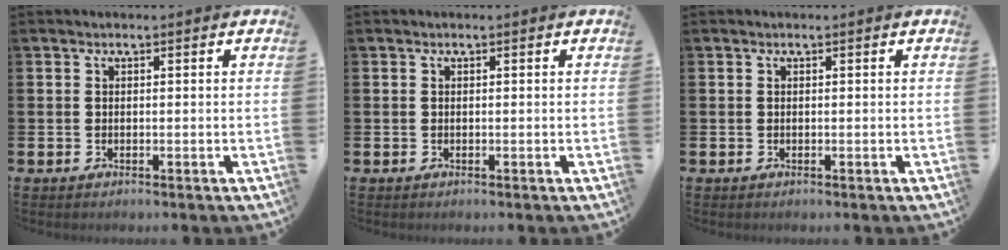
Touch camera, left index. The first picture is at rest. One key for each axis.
{"total": 0.0}
{"total": 0.0}